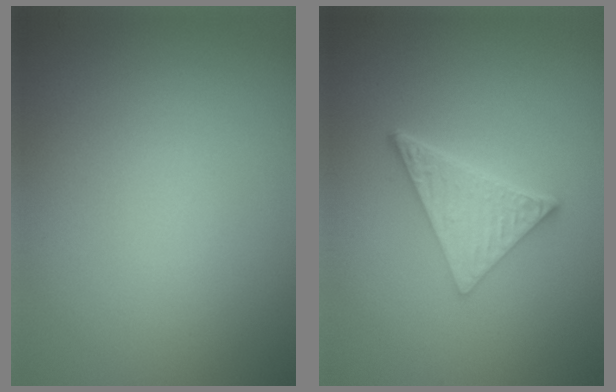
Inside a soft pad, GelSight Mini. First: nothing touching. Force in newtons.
{"total": 5.1, "press": 3.5, "slide": 3.7}